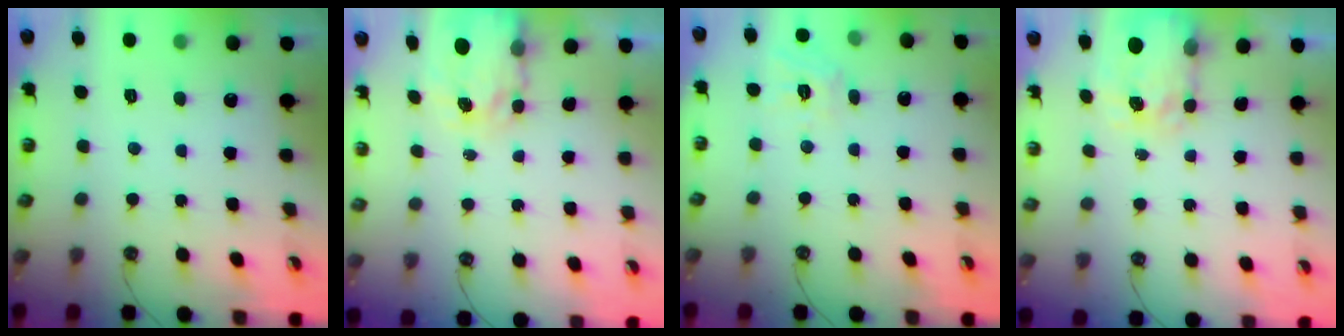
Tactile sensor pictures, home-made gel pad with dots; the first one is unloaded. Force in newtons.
{"total": 3.8, "press": 3.8, "slide": 0.0}
{"total": 9.3, "press": 9.3, "slide": 0.5}
{"total": 3.9, "press": 3.8, "slide": 0.5}